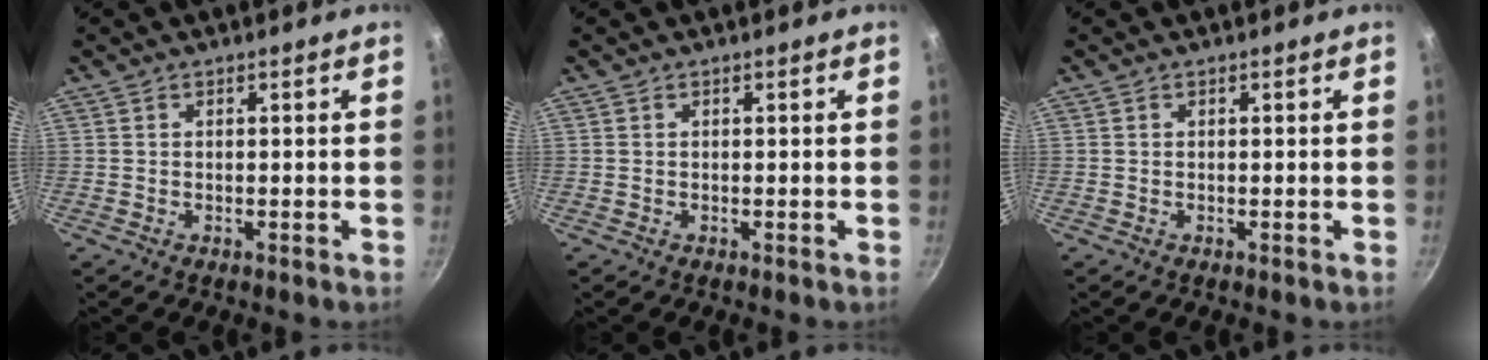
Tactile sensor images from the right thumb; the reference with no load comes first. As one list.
[{"total": 0.0}, {"total": 0.0}]